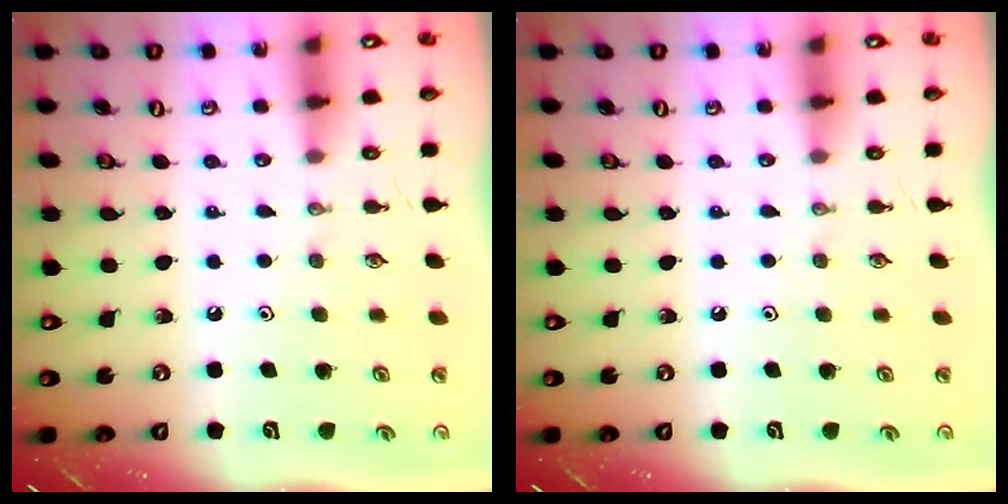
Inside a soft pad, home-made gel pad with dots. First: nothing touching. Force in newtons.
{"total": 0.0}